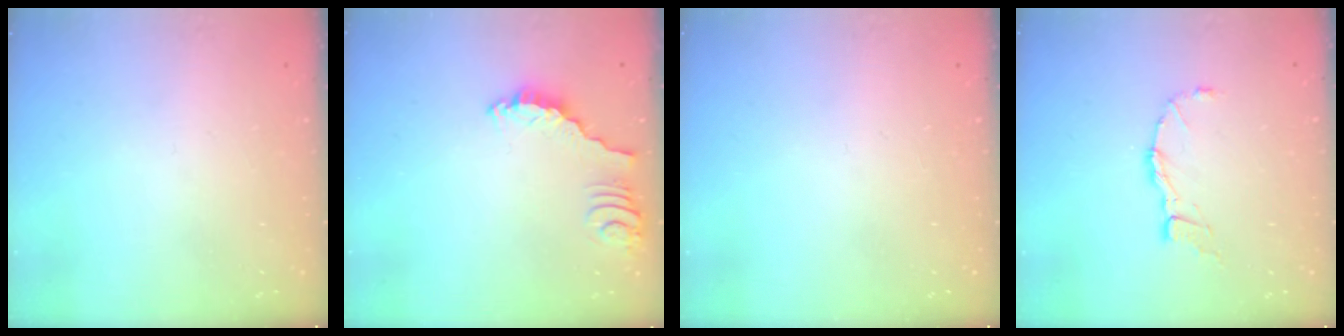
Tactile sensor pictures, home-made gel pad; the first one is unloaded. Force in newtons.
{"total": 2.3, "press": 2.3, "slide": 0.1}
{"total": 0.0}
{"total": 7.7, "press": 7.6, "slide": 0.8}